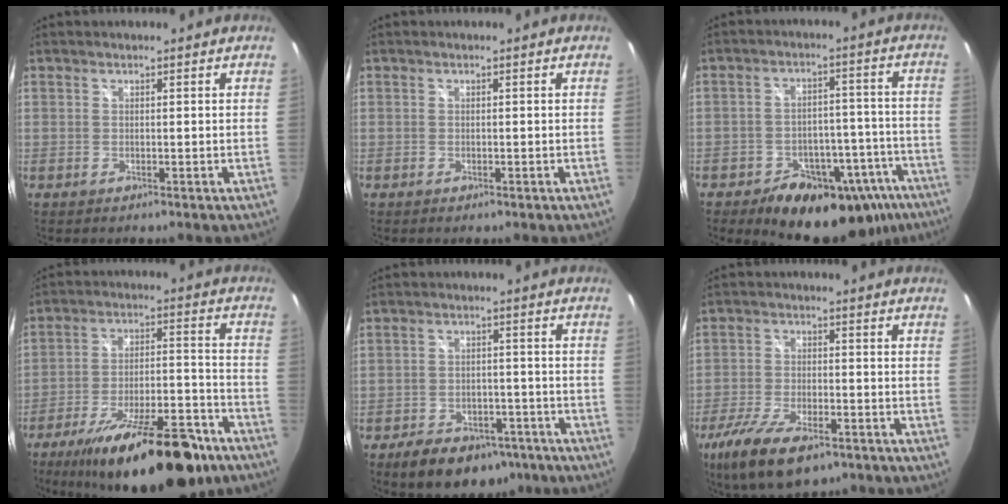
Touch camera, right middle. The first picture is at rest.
{"total": 0.6, "force": [-0.5, 0.2, 0.3], "torque": [-0.006, 0.000, -0.007]}
{"total": 21.1, "force": [-14.6, 11.8, 9.7], "torque": [-0.141, 0.042, -0.167]}
{"total": 23.7, "force": [-17.0, 7.5, 14.8], "torque": [-0.239, -0.017, -0.244]}
{"total": 12.8, "force": [-8.7, 7.4, 5.9], "torque": [-0.132, 0.013, -0.112]}
{"total": 13.9, "force": [-8.8, 5.4, 9.3], "torque": [-0.207, -0.038, -0.156]}